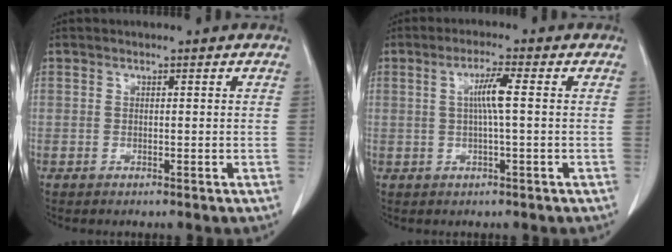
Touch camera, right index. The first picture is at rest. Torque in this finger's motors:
{"motor_torque": [0.42, -0.07, 0.28, 0.09]}